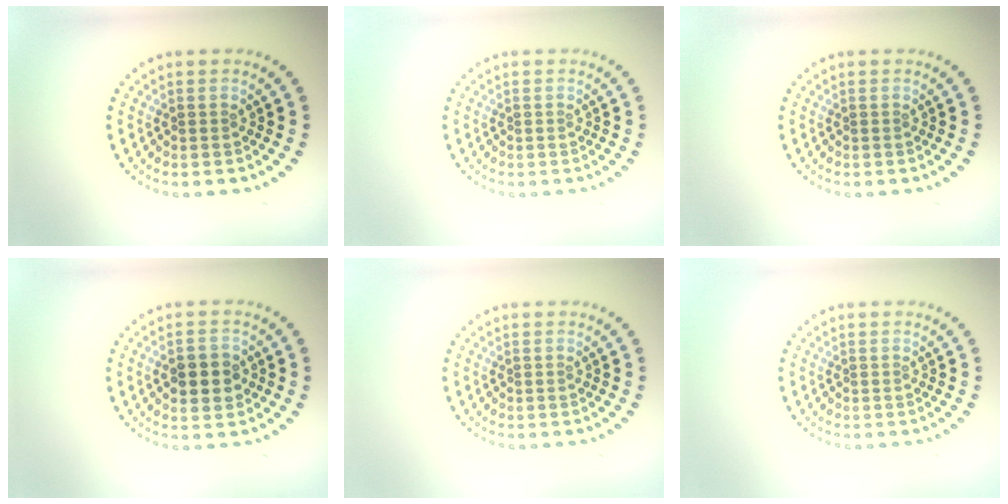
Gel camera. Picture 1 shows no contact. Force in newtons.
{"total": 0.0}
{"total": 0.0}
{"total": 3.1, "press": 3.1, "slide": 0.2}
{"total": 0.0}
{"total": 0.0}